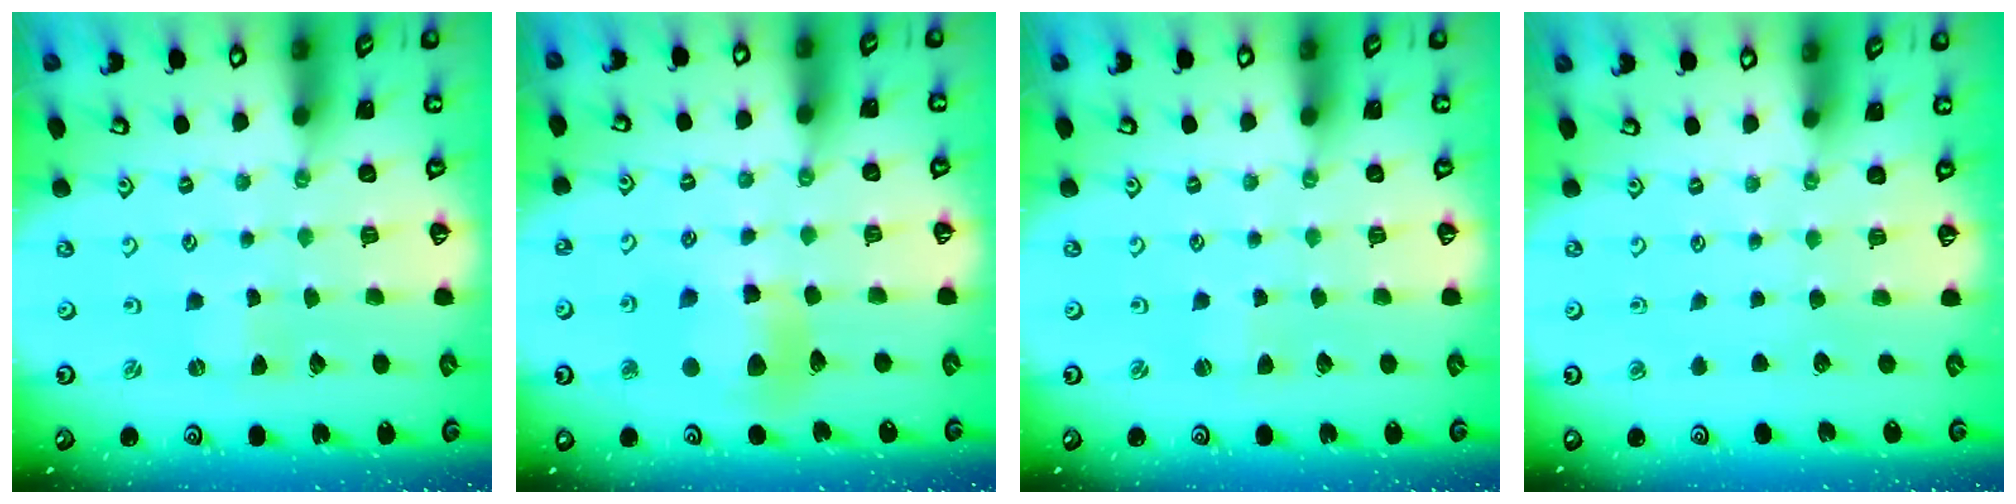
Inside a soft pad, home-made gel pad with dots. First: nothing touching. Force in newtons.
{"total": 10.0, "press": 9.9, "slide": 1.4}
{"total": 0.7, "press": 0.7, "slide": 0.1}
{"total": 0.0}